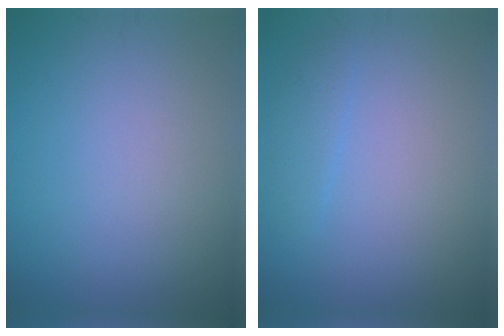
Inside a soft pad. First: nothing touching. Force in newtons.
{"total": 1.4, "press": 1.4, "slide": 0.0}